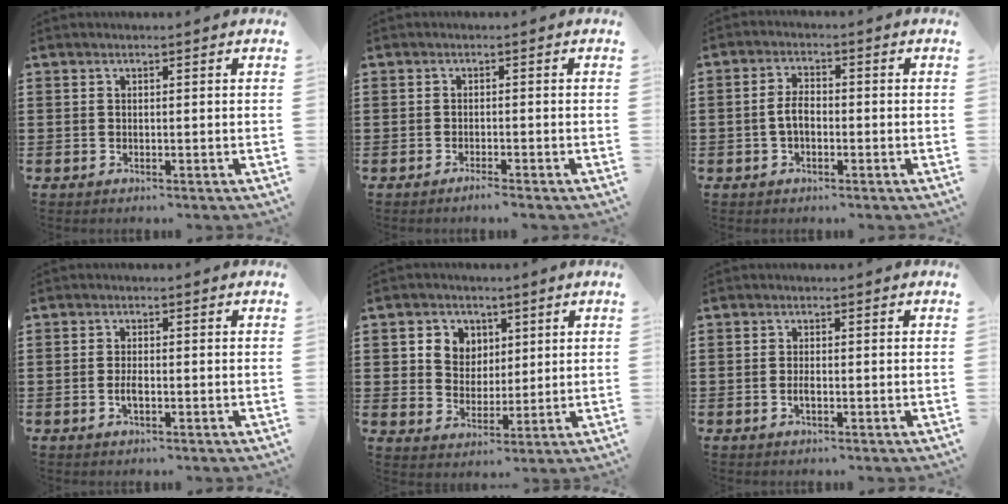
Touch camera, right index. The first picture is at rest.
{"total": 1.2, "force": [-1.1, 0.0, 0.4], "torque": [-0.010, -0.002, -0.021]}
{"total": 3.5, "force": [-0.7, 1.9, 2.9], "torque": [-0.069, 0.001, -0.018]}
{"total": 2.0, "force": [-0.6, 0.7, 1.8], "torque": [-0.042, -0.003, -0.012]}
{"total": 5.0, "force": [1.9, 4.5, 0.9], "torque": [-0.034, 0.014, 0.031]}
{"total": 1.4, "force": [-0.4, 0.5, 1.3], "torque": [-0.024, -0.002, -0.007]}